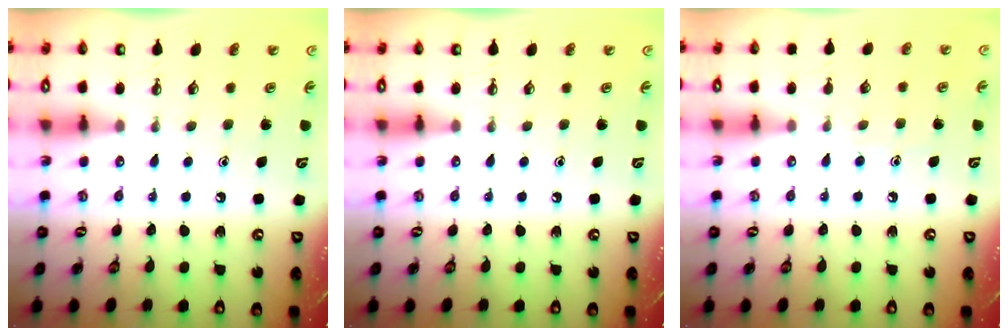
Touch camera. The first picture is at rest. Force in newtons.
{"total": 0.0}
{"total": 5.8, "press": 5.8, "slide": 0.7}